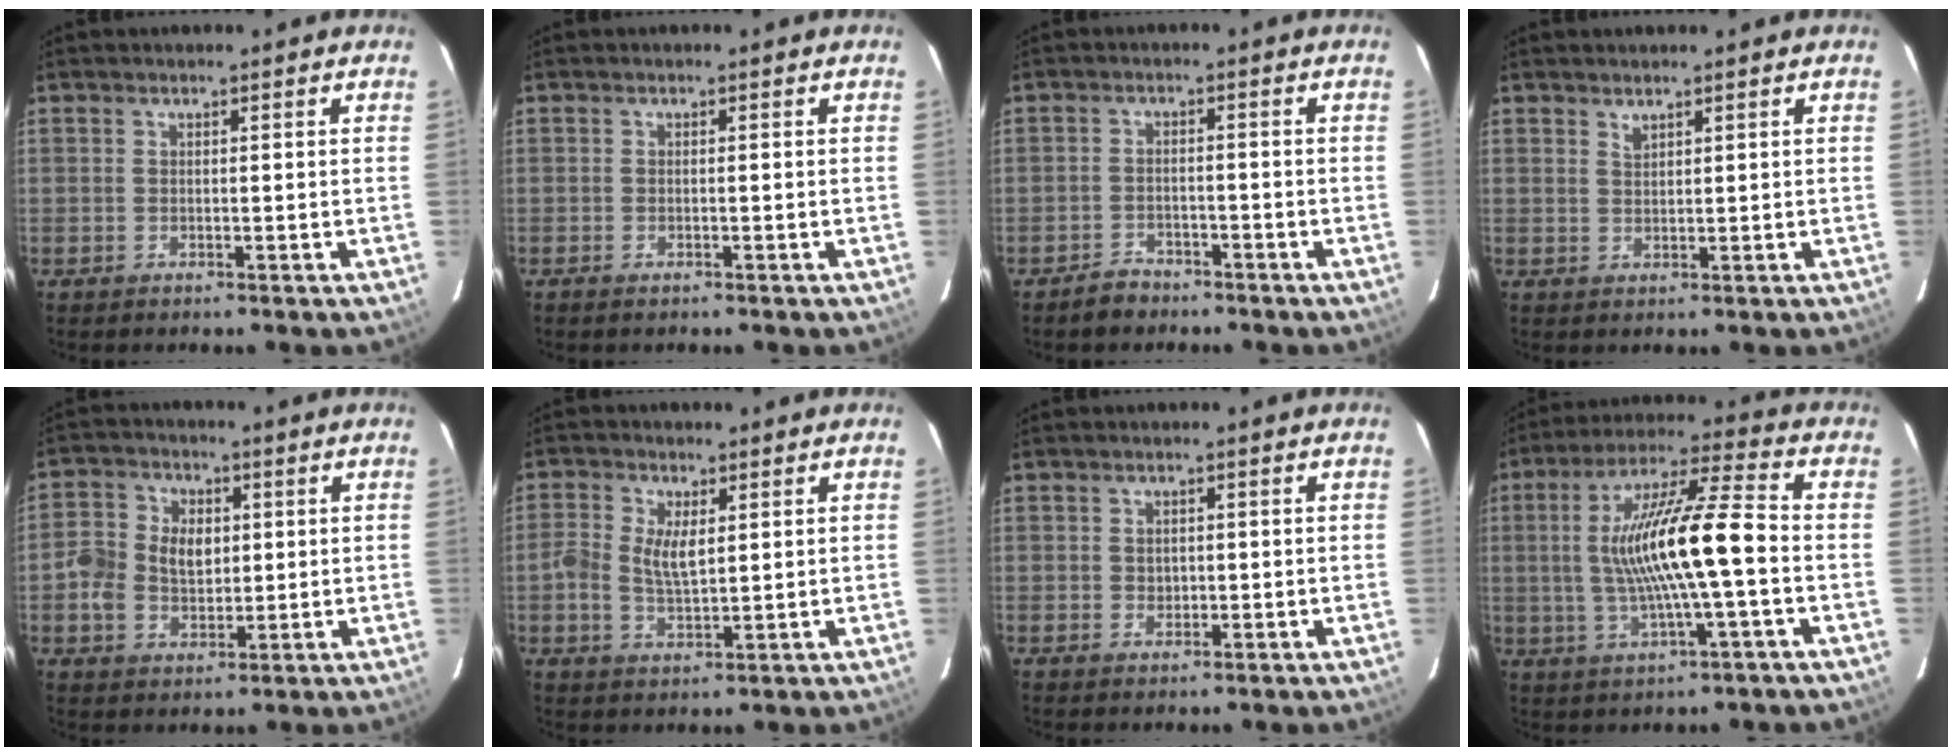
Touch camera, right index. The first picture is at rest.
{"total": 0.8, "force": [-0.6, 0.2, 0.4], "torque": [-0.009, 0.000, -0.011]}
{"total": 3.7, "force": [-3.0, 2.0, 0.6], "torque": [-0.021, 0.011, -0.047]}
{"total": 1.3, "force": [1.2, 0.4, 0.5], "torque": [-0.007, 0.000, 0.021]}
{"total": 8.1, "force": [0.3, 6.4, 4.9], "torque": [-0.105, 0.019, 0.003]}
{"total": 5.8, "force": [0.8, 3.1, 4.8], "torque": [-0.103, 0.002, 0.014]}
{"total": 1.5, "force": [0.1, 1.4, 0.4], "torque": [-0.004, 0.002, 0.004]}
{"total": 15.2, "force": [-1.1, 1.5, 15.1], "torque": [-0.280, 0.008, -0.018]}